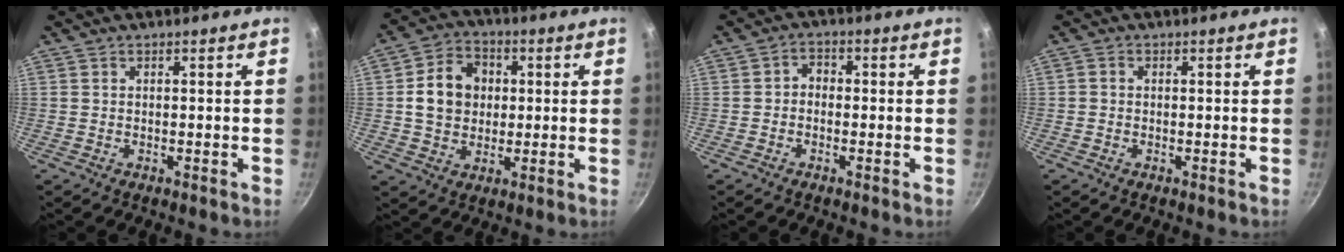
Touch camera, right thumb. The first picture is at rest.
{"total": 10.6, "force": [1.3, 8.7, 5.8], "torque": [-0.076, 0.014, 0.015]}
{"total": 2.7, "force": [-0.6, 2.2, 1.5], "torque": [-0.016, 0.013, -0.019]}
{"total": 0.7, "force": [-0.2, 0.6, 0.3], "torque": [-0.006, 0.003, -0.003]}